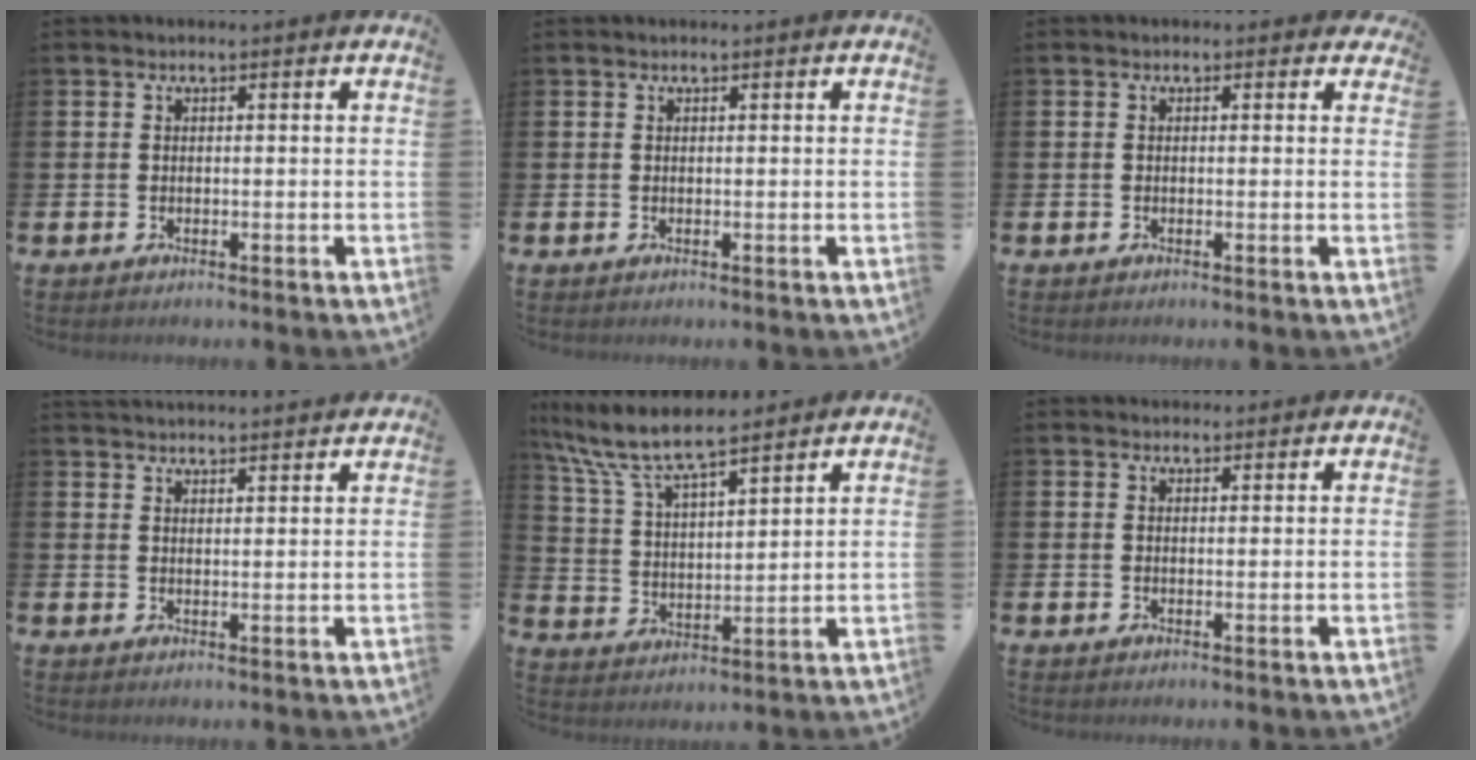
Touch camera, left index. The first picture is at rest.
{"total": 0.0}
{"total": 0.6, "force": [0.0, 0.6, 0.3], "torque": [-0.002, 0.007, -0.003]}
{"total": 3.1, "force": [3.1, -0.1, -0.1], "torque": [-0.004, -0.016, 0.057]}
{"total": 8.7, "force": [7.9, 1.7, 3.3], "torque": [-0.097, -0.043, 0.141]}
{"total": 1.2, "force": [1.1, 0.5, 0.0], "torque": [0.012, -0.001, 0.018]}